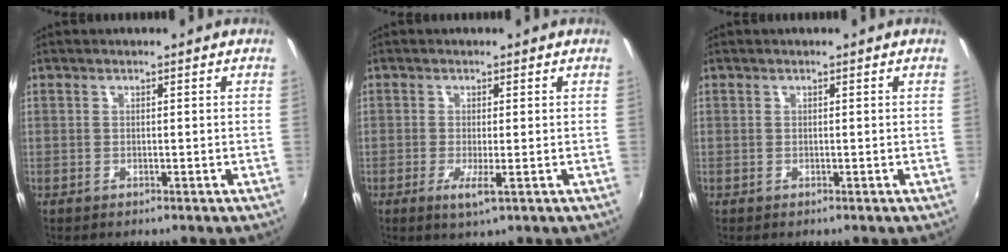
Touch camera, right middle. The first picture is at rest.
{"total": 3.0, "force": [-1.0, 0.0, 2.8], "torque": [-0.061, -0.011, -0.020]}
{"total": 0.0}